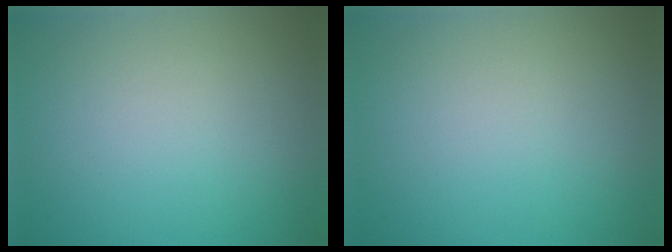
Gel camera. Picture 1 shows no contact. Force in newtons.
{"total": 0.0}